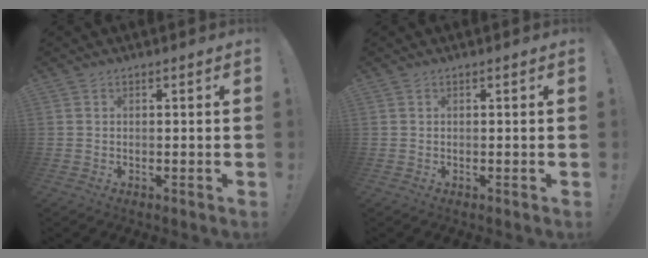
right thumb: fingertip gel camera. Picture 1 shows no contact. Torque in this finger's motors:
{"motor_torque": [0.00, 0.00, -0.03, -0.03, 0.00]}